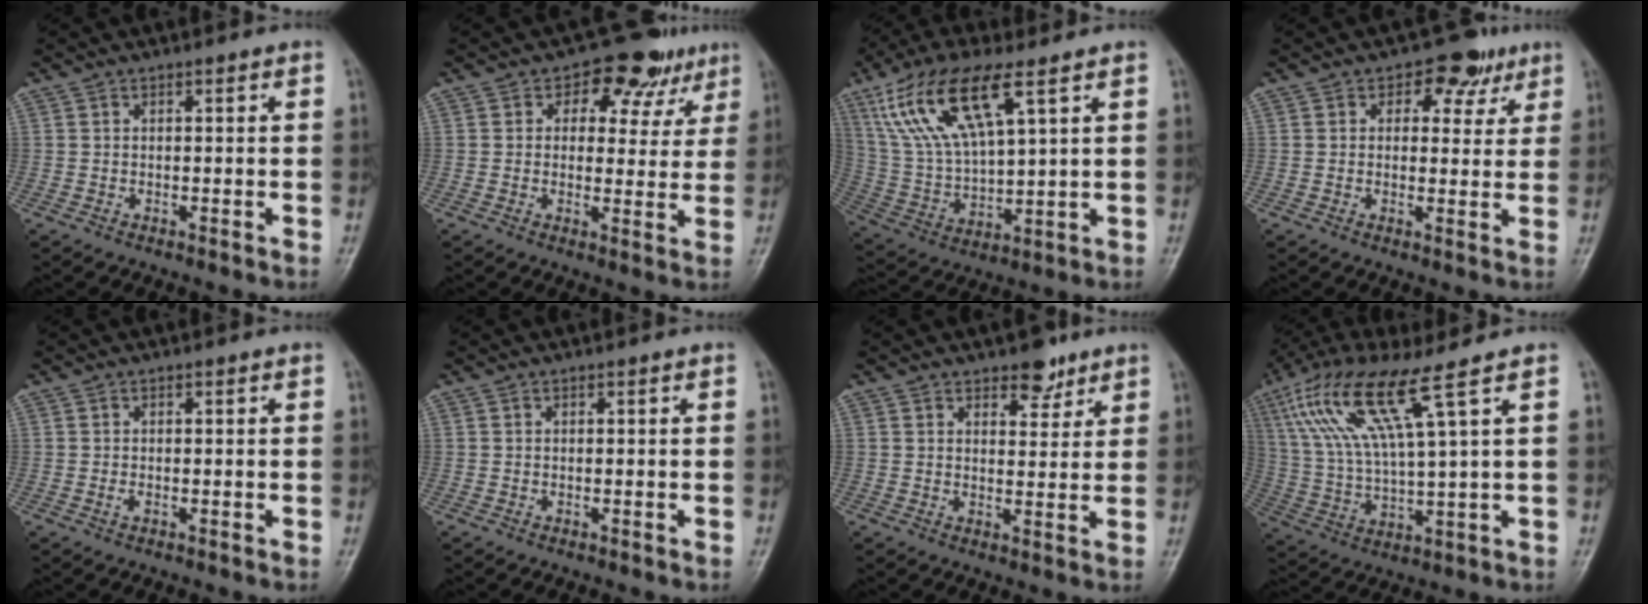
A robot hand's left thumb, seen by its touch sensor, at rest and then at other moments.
{"total": 10.0, "force": [4.9, 6.8, 5.4], "torque": [-0.011, -0.006, 0.060]}
{"total": 16.6, "force": [8.4, 5.7, 13.1], "torque": [-0.263, -0.015, 0.168]}
{"total": 6.8, "force": [3.4, 4.8, 3.5], "torque": [0.002, -0.006, 0.038]}
{"total": 0.8, "force": [-0.1, 0.5, 0.6], "torque": [-0.012, -0.002, -0.003]}
{"total": 0.0}
{"total": 5.3, "force": [3.7, 2.7, 2.6], "torque": [-0.009, -0.022, 0.053]}
{"total": 14.5, "force": [7.3, 1.4, 12.5], "torque": [-0.277, -0.015, 0.148]}